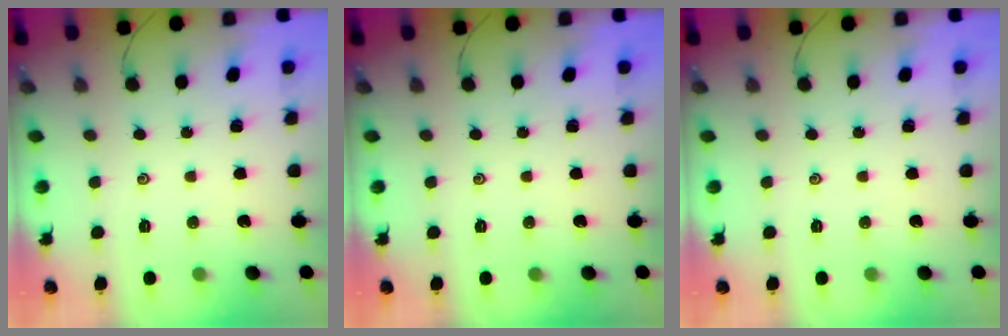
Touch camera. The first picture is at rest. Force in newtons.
{"total": 0.0}
{"total": 0.0}